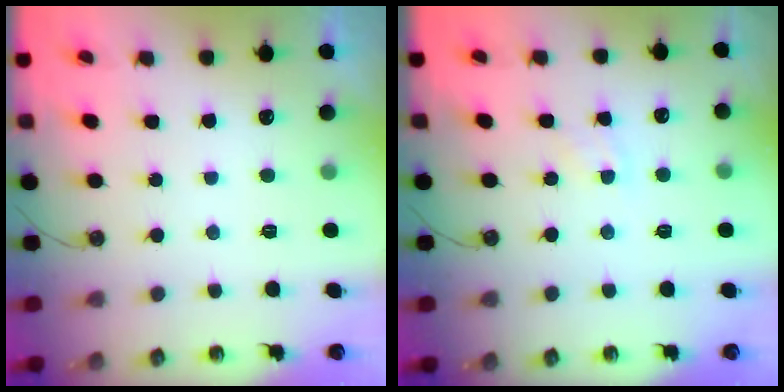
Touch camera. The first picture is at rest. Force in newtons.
{"total": 4.1, "press": 4.1, "slide": 0.6}